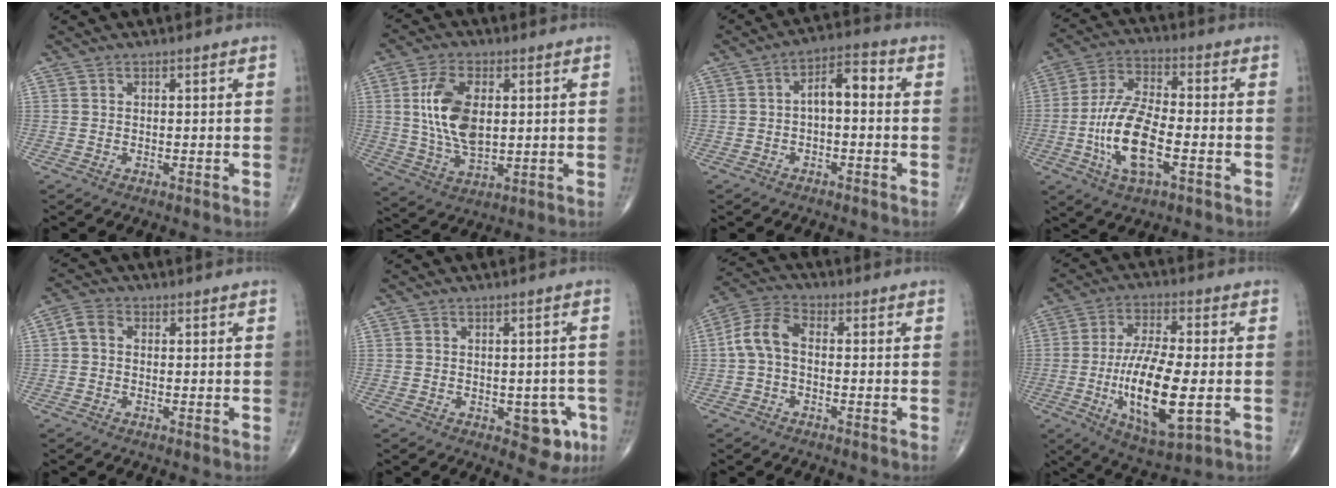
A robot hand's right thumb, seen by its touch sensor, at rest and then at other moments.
{"total": 12.6, "force": [2.0, 6.8, 10.4], "torque": [-0.199, -0.008, 0.042]}
{"total": 5.9, "force": [-0.3, 3.0, 5.1], "torque": [-0.071, 0.032, -0.016]}
{"total": 14.4, "force": [-4.0, 6.0, 12.5], "torque": [-0.251, 0.019, -0.076]}
{"total": 3.1, "force": [0.0, 2.2, 2.1], "torque": [-0.035, 0.008, -0.009]}
{"total": 6.3, "force": [-2.3, 3.5, 4.7], "torque": [-0.024, 0.005, -0.024]}
{"total": 6.8, "force": [-0.5, 4.0, 5.5], "torque": [-0.111, 0.023, -0.022]}
{"total": 16.8, "force": [-3.2, 5.8, 15.4], "torque": [-0.280, -0.004, -0.049]}